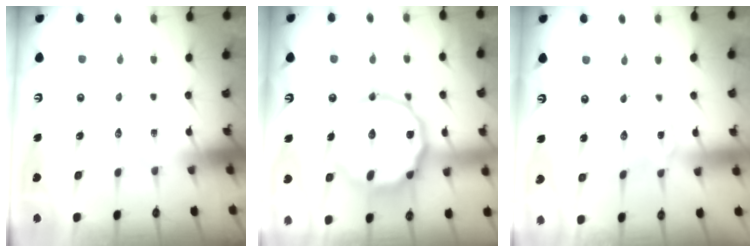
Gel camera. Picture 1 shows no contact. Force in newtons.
{"total": 16.6, "press": 16.5, "slide": 1.6}
{"total": 0.0}